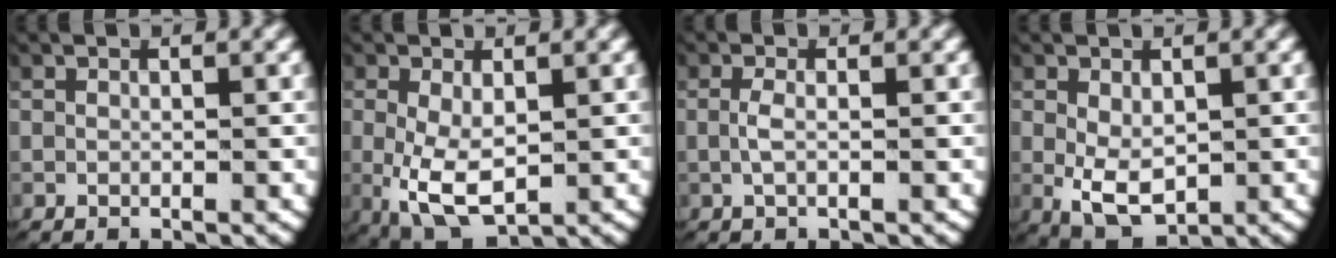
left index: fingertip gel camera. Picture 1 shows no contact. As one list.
[{"total": 6.1, "force": [-1.6, 3.8, 4.5], "torque": [-0.108, -0.039, -0.003]}, {"total": 1.3, "force": [-0.3, 0.2, 1.2], "torque": [-0.040, -0.007, -0.001]}, {"total": 4.8, "force": [-1.3, 3.3, 3.3], "torque": [-0.073, -0.031, -0.002]}]